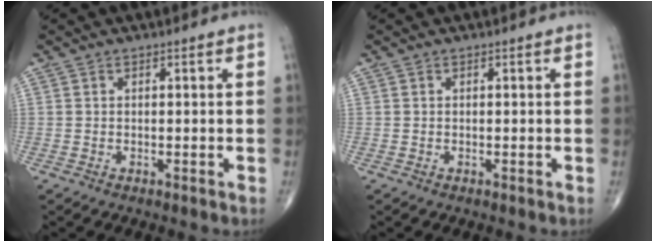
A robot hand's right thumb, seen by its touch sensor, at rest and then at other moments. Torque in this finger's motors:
{"motor_torque": [0.00, 0.00, -0.01, -0.02, 0.00]}